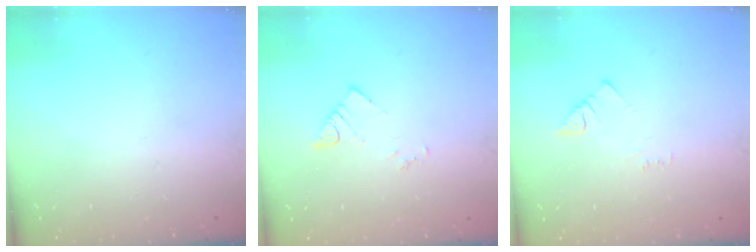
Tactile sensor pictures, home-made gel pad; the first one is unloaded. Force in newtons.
{"total": 3.6, "press": 3.6, "slide": 0.1}
{"total": 1.5, "press": 1.5, "slide": 0.3}